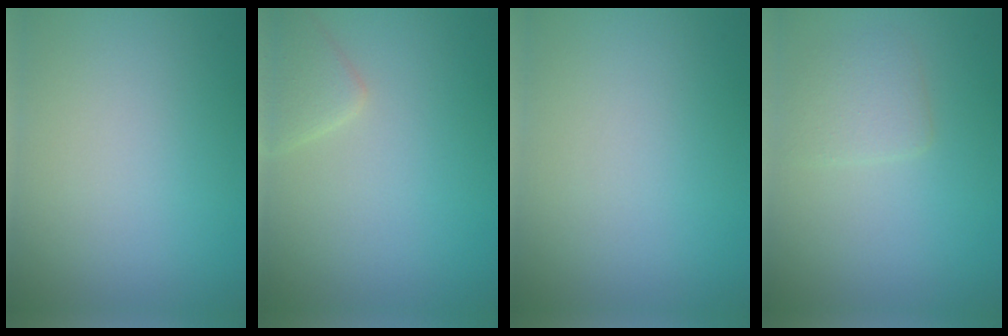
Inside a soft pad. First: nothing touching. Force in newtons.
{"total": 2.2, "press": 2.2, "slide": 0.1}
{"total": 0.0}
{"total": 1.9, "press": 1.9, "slide": 0.0}